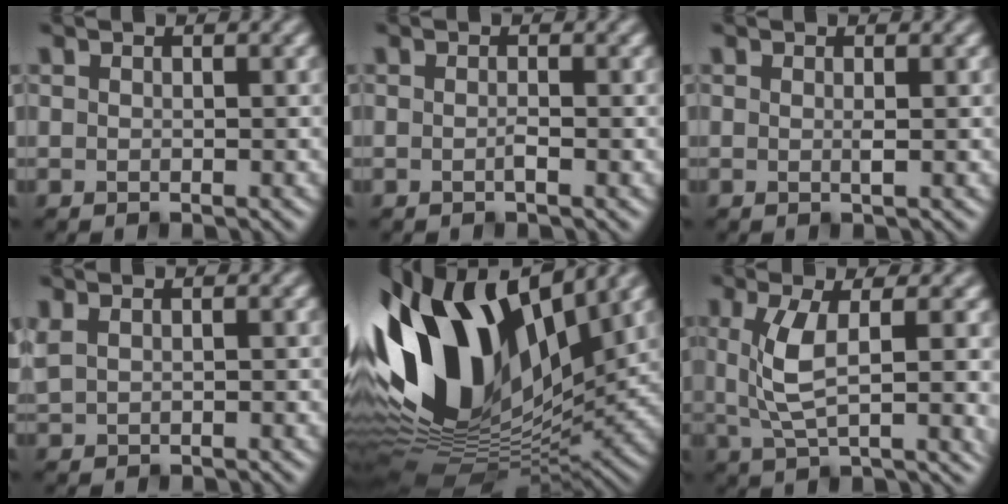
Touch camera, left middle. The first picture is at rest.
{"total": 0.7, "force": [-0.4, 0.1, 0.6], "torque": [-0.007, 0.002, -0.010]}
{"total": 0.7, "force": [0.2, 0.1, 0.7], "torque": [-0.010, -0.003, -0.002]}
{"total": 1.1, "force": [0.8, 0.4, 0.6], "torque": [-0.016, 0.008, 0.024]}
{"total": 16.4, "force": [3.4, 9.3, 13.0], "torque": [-0.276, 0.018, 0.042]}
{"total": 6.3, "force": [0.9, 2.2, 5.8], "torque": [-0.122, -0.006, 0.021]}